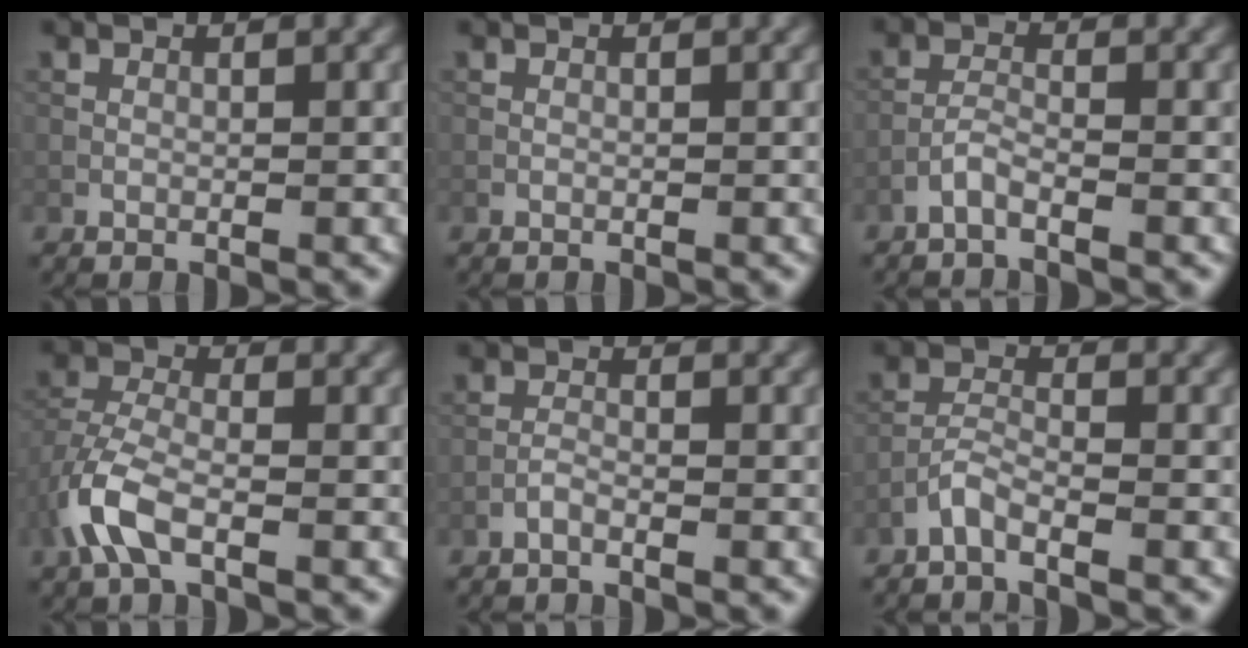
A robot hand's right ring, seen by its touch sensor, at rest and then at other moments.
{"total": 0.0}
{"total": 1.6, "force": [-1.3, 0.2, 1.0], "torque": [-0.021, 0.006, -0.031]}
{"total": 5.0, "force": [-2.5, 2.2, 3.7], "torque": [-0.093, 0.000, -0.062]}
{"total": 0.9, "force": [-0.8, 0.1, 0.5], "torque": [-0.010, 0.002, -0.018]}
{"total": 2.0, "force": [-1.6, 0.3, 1.1], "torque": [-0.024, 0.006, -0.039]}